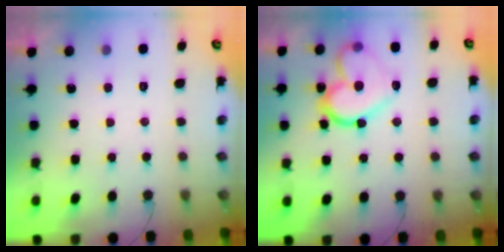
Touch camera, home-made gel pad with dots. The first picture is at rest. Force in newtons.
{"total": 17.9, "press": 17.8, "slide": 0.9}